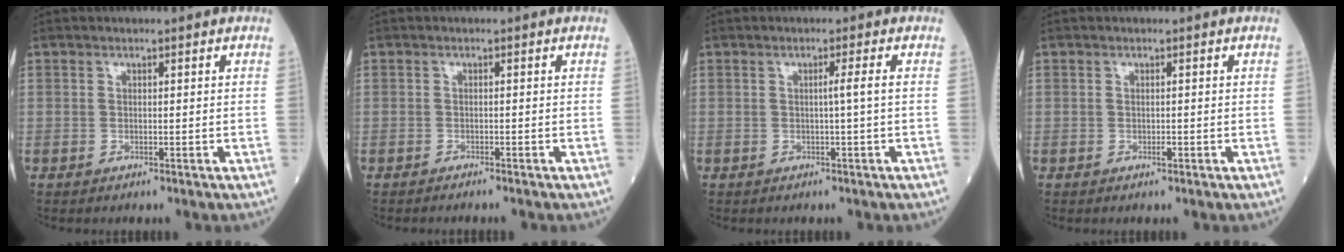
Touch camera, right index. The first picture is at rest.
{"total": 1.8, "force": [-1.6, -0.1, 0.7], "torque": [-0.010, 0.001, -0.020]}
{"total": 1.6, "force": [-0.1, -0.7, 1.5], "torque": [-0.021, 0.001, -0.001]}
{"total": 0.7, "force": [-0.3, 0.1, 0.6], "torque": [-0.014, -0.001, -0.003]}